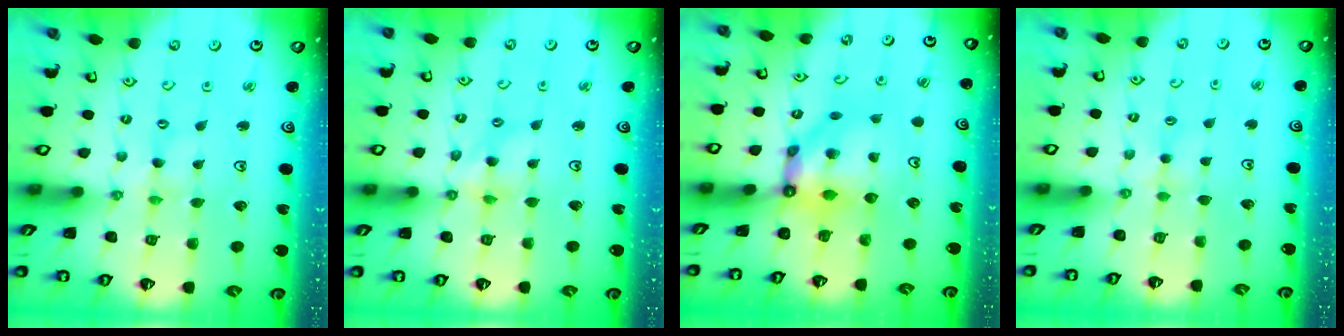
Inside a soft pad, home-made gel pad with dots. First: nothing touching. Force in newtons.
{"total": 7.3, "press": 7.3, "slide": 0.6}
{"total": 9.4, "press": 9.3, "slide": 0.8}
{"total": 2.8, "press": 2.7, "slide": 0.5}